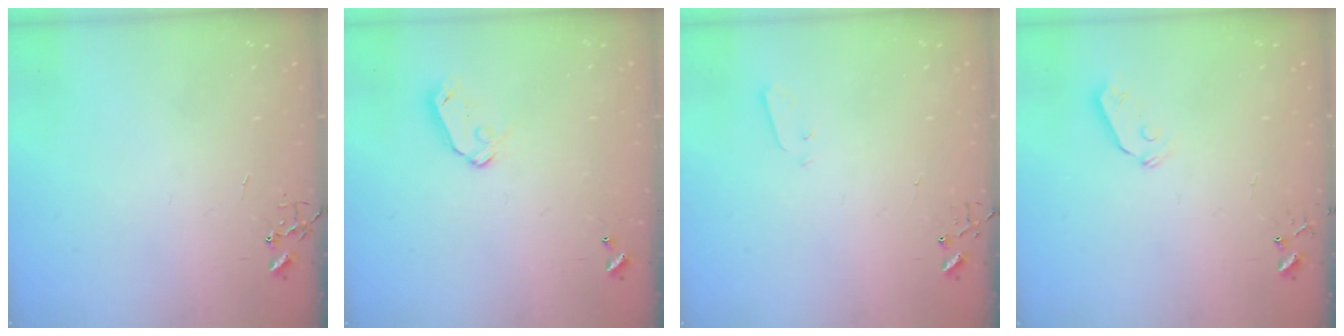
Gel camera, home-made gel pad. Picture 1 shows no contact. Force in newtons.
{"total": 6.2, "press": 6.2, "slide": 0.6}
{"total": 1.9, "press": 1.9, "slide": 0.4}
{"total": 5.5, "press": 5.4, "slide": 0.6}